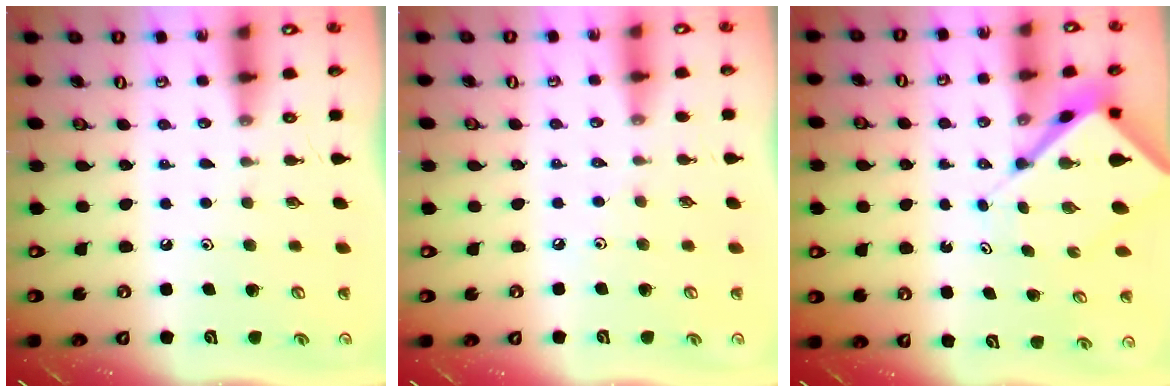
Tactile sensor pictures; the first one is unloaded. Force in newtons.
{"total": 2.8, "press": 2.7, "slide": 0.6}
{"total": 6.8, "press": 6.8, "slide": 0.4}